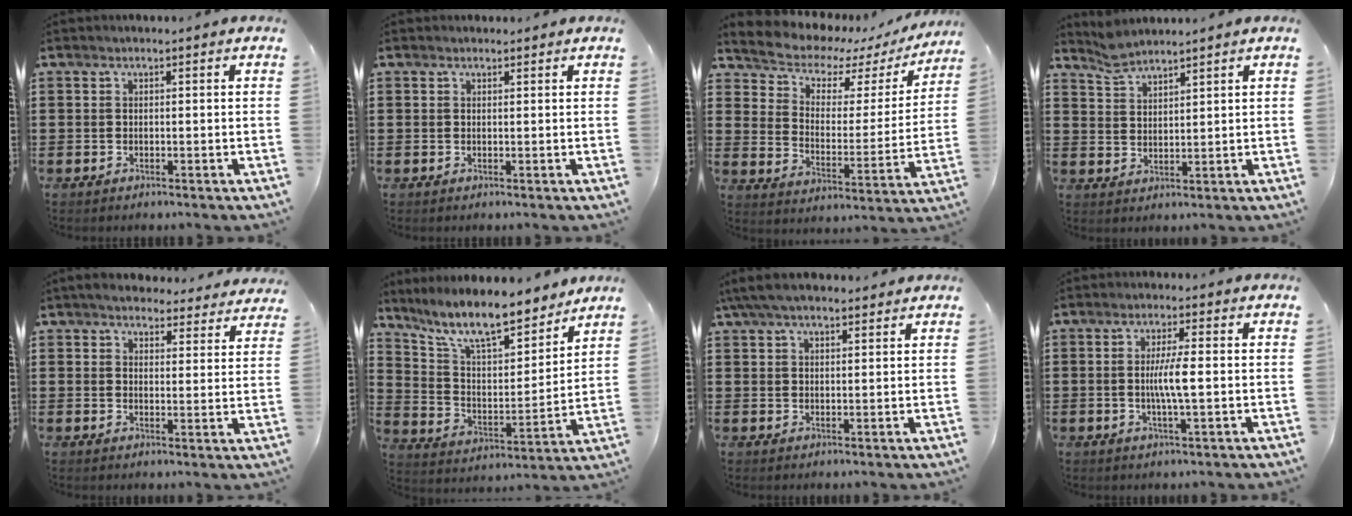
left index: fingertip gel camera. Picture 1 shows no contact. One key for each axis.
{"total": 0.6, "fx": 0.5, "fy": 0.3, "fz": 0.1, "tx": -0.003, "ty": 0.001, "tz": 0.010}
{"total": 5.5, "fx": 5.0, "fy": 2.1, "fz": 1.2, "tx": -0.057, "ty": -0.038, "tz": 0.081}
{"total": 3.5, "fx": 3.4, "fy": 0.5, "fz": 0.7, "tx": -0.024, "ty": -0.007, "tz": 0.066}
{"total": 4.2, "fx": 4.1, "fy": 0.7, "fz": 0.8, "tx": -0.032, "ty": -0.017, "tz": 0.072}
{"total": 11.2, "fx": 9.4, "fy": 2.1, "fz": 5.7, "tx": -0.139, "ty": -0.052, "tz": 0.162}
{"total": 5.1, "fx": 4.0, "fy": 1.3, "fz": 2.7, "tx": -0.063, "ty": 0.000, "tz": 0.076}
{"total": 4.8, "fx": -0.2, "fy": 0.4, "fz": 4.7, "tx": -0.085, "ty": -0.003, "tz": -0.006}